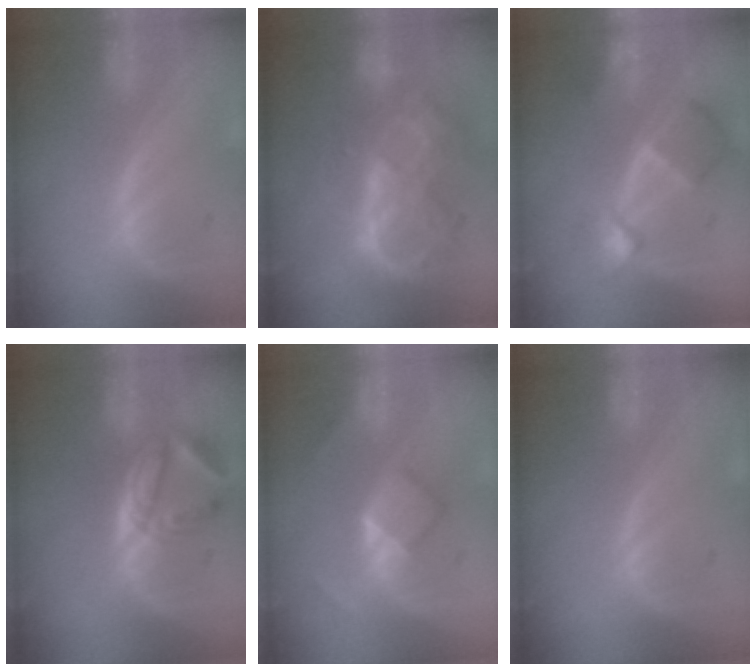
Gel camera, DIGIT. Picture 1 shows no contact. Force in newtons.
{"total": 10.4, "press": 8.9, "slide": 5.5}
{"total": 7.6, "press": 6.7, "slide": 3.7}
{"total": 5.6, "press": 5.3, "slide": 1.7}
{"total": 5.1, "press": 4.5, "slide": 2.3}
{"total": 0.0}